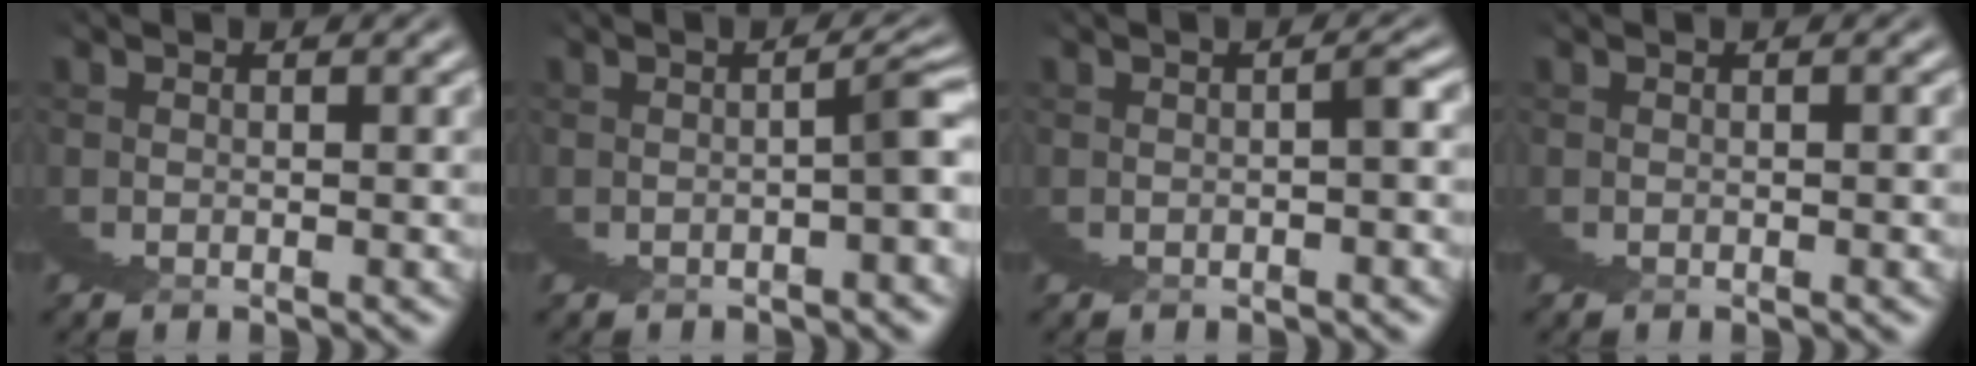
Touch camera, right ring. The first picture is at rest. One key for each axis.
{"total": 1.6, "fx": -1.1, "fy": -0.5, "fz": 1.0, "tx": -0.019, "ty": 0.010, "tz": -0.015}
{"total": 0.6, "fx": -0.4, "fy": -0.4, "fz": -0.1, "tx": -0.002, "ty": 0.008, "tz": -0.008}
{"total": 0.0}